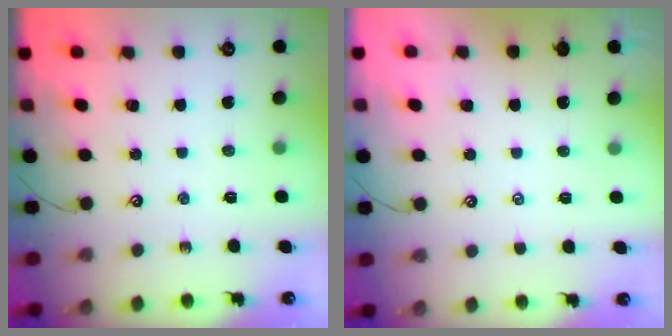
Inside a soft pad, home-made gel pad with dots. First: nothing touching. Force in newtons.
{"total": 6.4, "press": 6.4, "slide": 0.3}